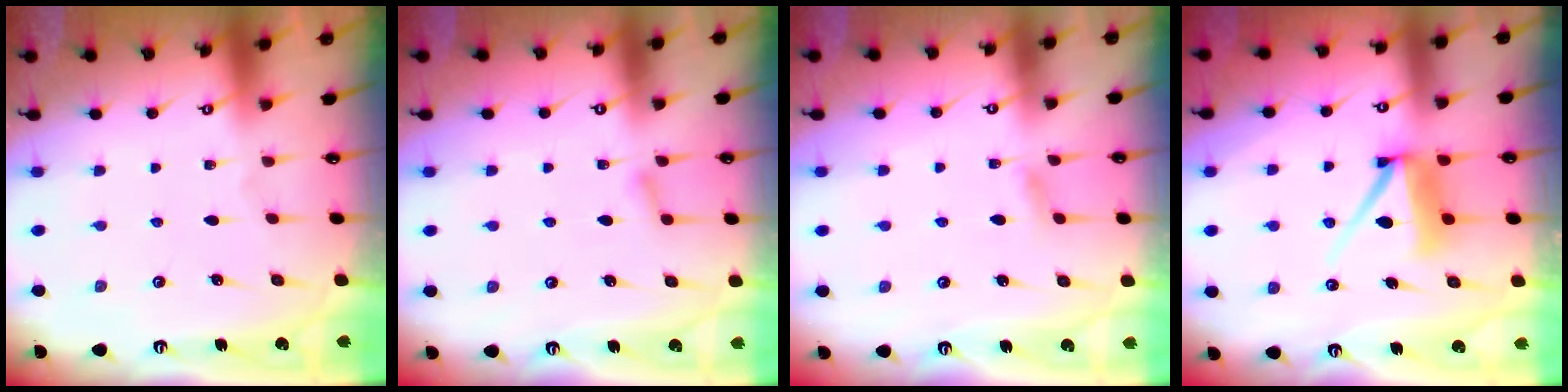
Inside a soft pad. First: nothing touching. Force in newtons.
{"total": 4.3, "press": 4.3, "slide": 0.5}
{"total": 4.3, "press": 4.2, "slide": 0.6}
{"total": 8.8, "press": 8.7, "slide": 0.9}